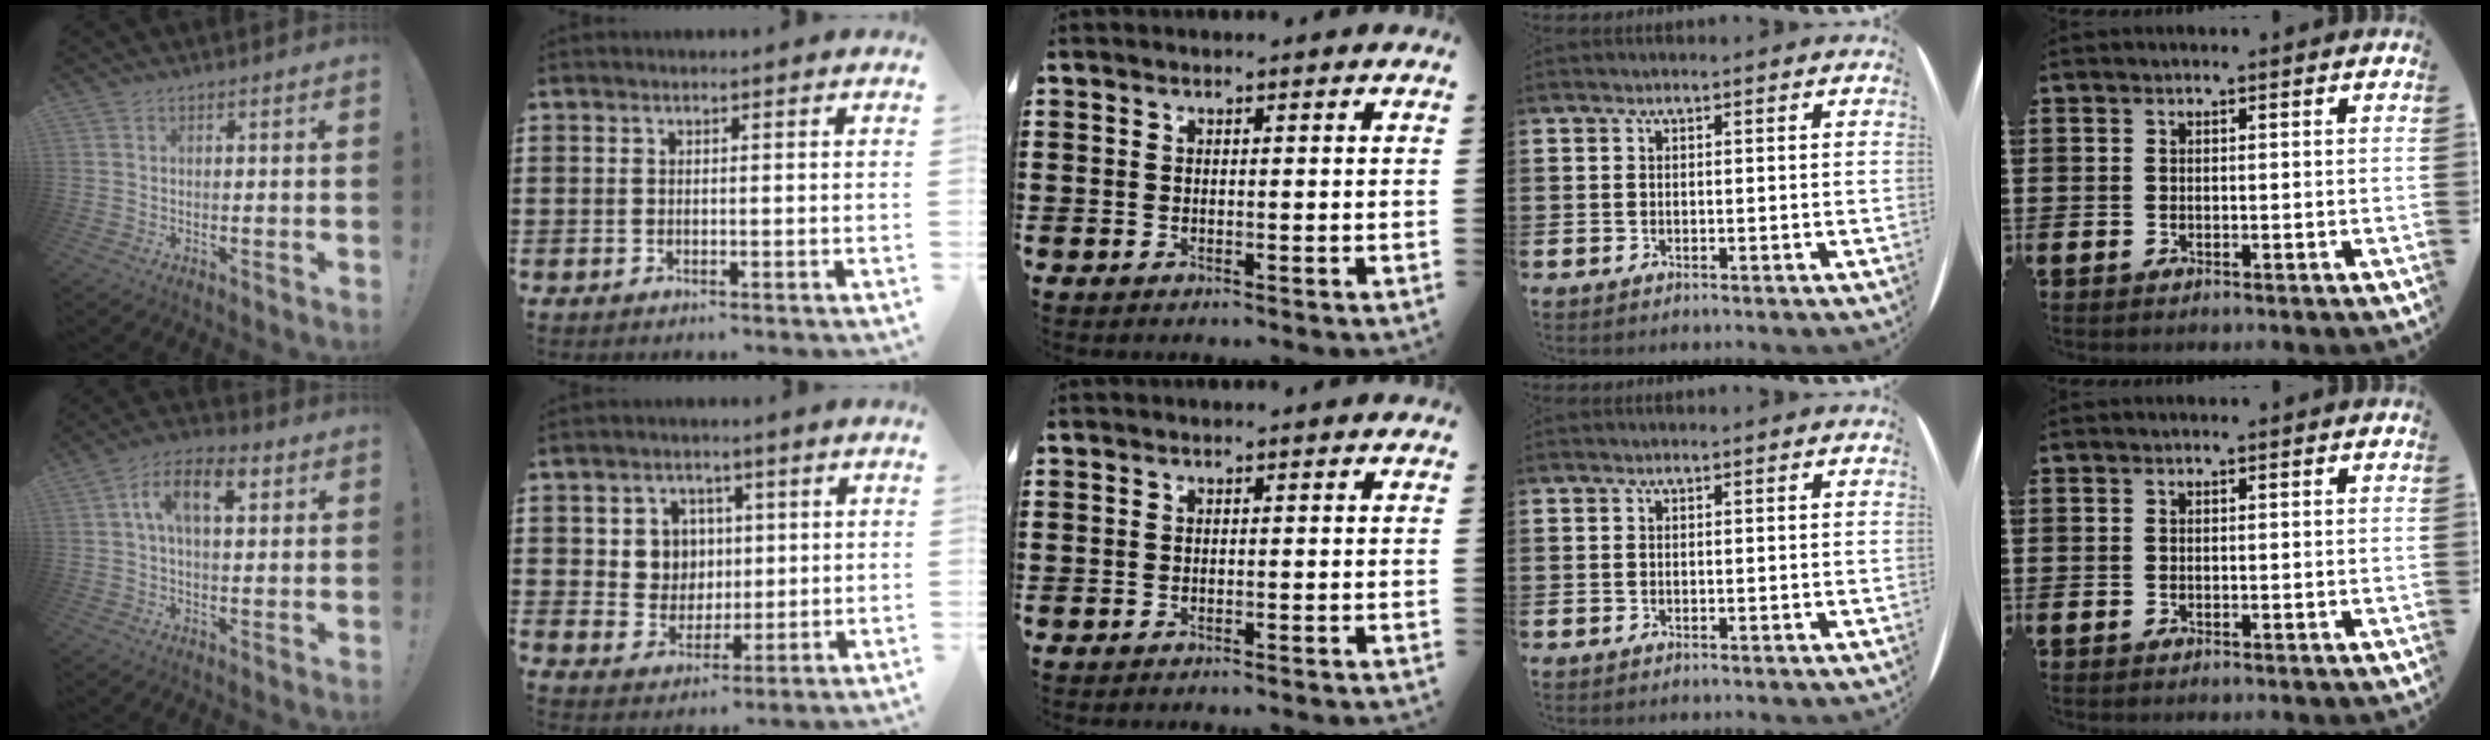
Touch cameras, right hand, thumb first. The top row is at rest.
{"thumb": {"total": 10.5, "force": [2.9, 5.4, 8.5], "torque": [-0.137, 0.011, 0.049]}, "index": {"total": 5.4, "force": [1.5, 5.0, 1.1], "torque": [-0.048, 0.015, 0.027]}, "middle": {"total": 0.9, "force": [-0.8, -0.2, 0.0], "torque": [-0.004, -0.001, -0.016]}}